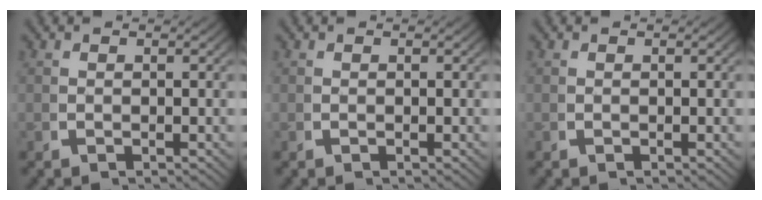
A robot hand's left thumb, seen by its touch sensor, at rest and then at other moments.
{"total": 0.0}
{"total": 0.0}